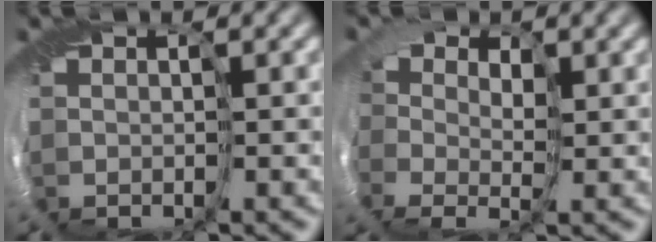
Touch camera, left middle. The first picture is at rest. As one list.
[{"total": 0.7, "force": [0.1, 0.7, 0.0], "torque": [0.016, -0.021, -0.012]}]